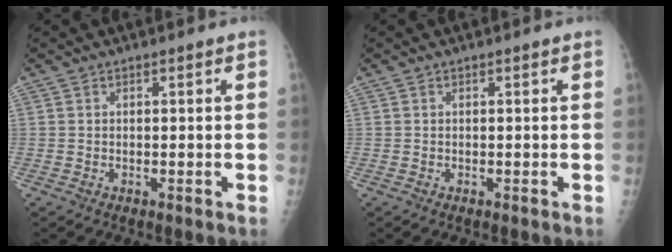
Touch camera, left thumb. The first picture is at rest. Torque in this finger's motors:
{"motor_torque": [0.00, 0.00, 0.00, 0.00, 0.00]}